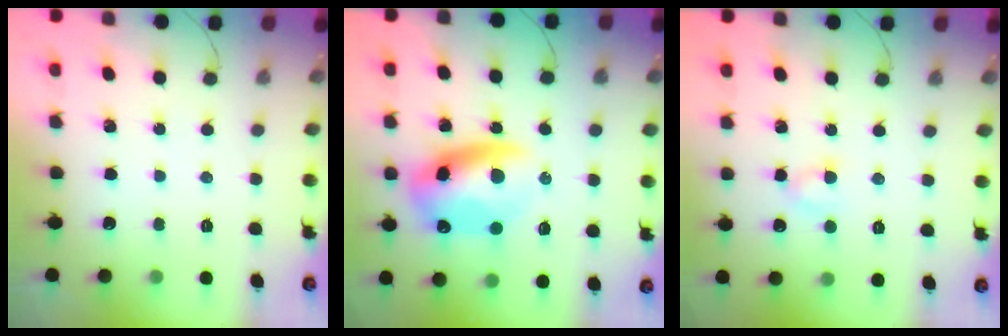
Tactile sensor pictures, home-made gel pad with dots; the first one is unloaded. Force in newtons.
{"total": 13.4, "press": 13.0, "slide": 3.1}
{"total": 4.0, "press": 3.8, "slide": 1.2}